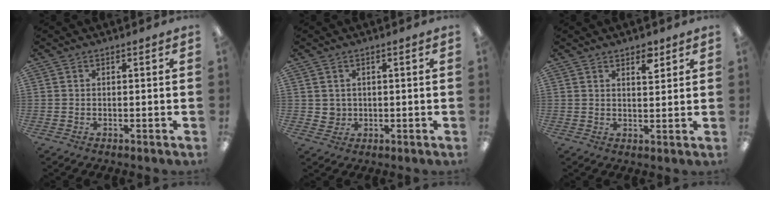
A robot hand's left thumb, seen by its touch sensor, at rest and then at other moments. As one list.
[{"total": 2.6, "force": [1.0, 2.3, 0.3], "torque": [-0.002, 0.000, 0.017]}, {"total": 4.2, "force": [3.1, 1.7, 2.1], "torque": [-0.016, -0.019, 0.050]}]